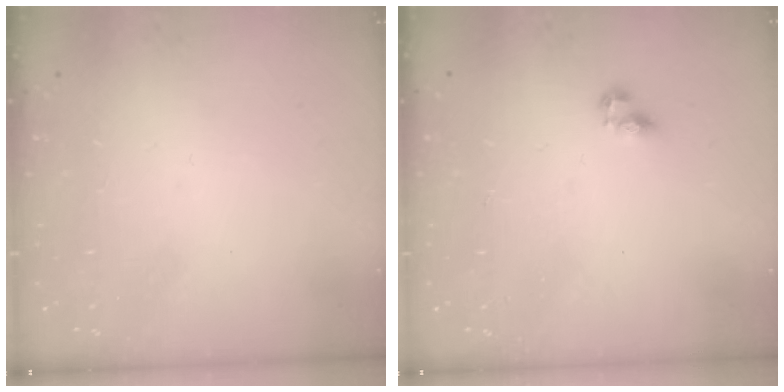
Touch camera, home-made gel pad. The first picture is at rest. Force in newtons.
{"total": 2.8, "press": 2.8, "slide": 0.4}